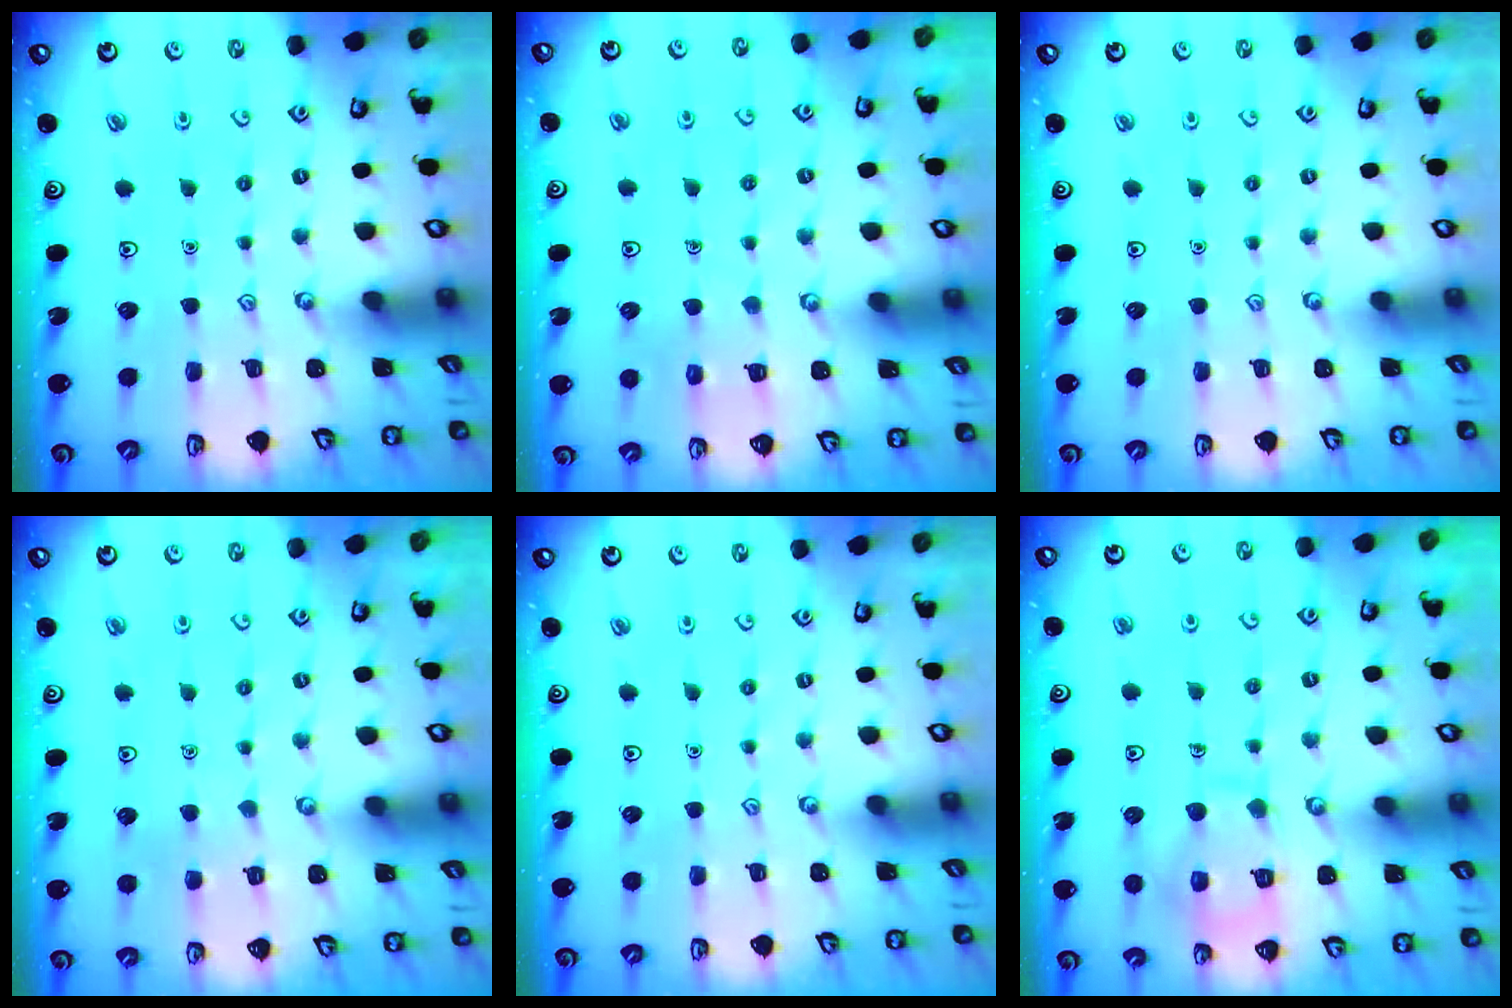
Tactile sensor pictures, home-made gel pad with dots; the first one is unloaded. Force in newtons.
{"total": 4.3, "press": 4.3, "slide": 0.4}
{"total": 0.0}
{"total": 2.6, "press": 2.6, "slide": 0.3}
{"total": 0.0}
{"total": 11.5, "press": 11.5, "slide": 1.0}